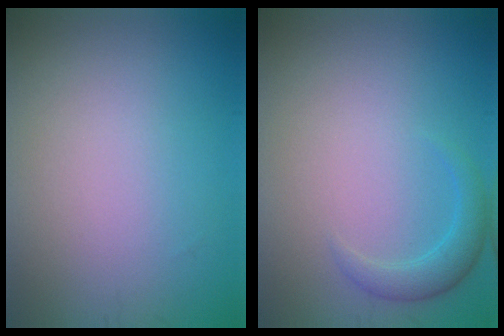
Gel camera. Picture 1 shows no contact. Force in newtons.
{"total": 2.1, "press": 2.1, "slide": 0.2}